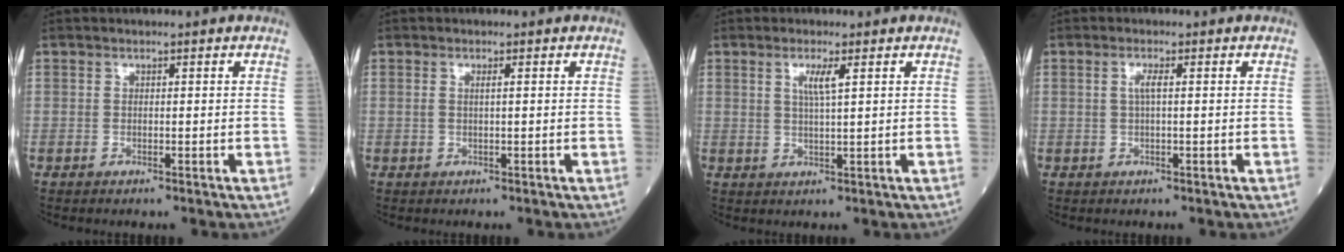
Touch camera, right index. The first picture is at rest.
{"total": 0.7, "force": [0.1, 0.1, 0.7], "torque": [-0.018, 0.002, 0.000]}
{"total": 3.0, "force": [1.2, -0.1, 2.7], "torque": [-0.057, -0.002, 0.022]}
{"total": 1.6, "force": [0.3, 0.0, 1.6], "torque": [-0.034, 0.002, 0.002]}